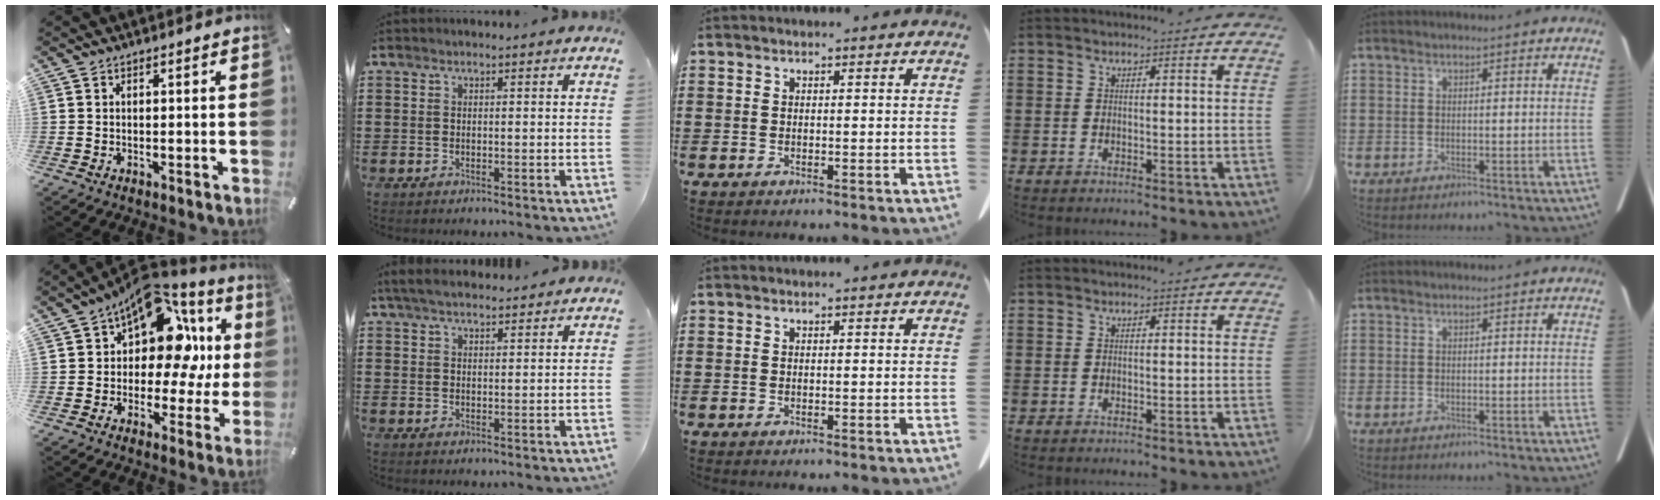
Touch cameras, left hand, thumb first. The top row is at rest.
{"thumb": {"total": 16.4, "force": [6.5, 9.8, 11.4], "torque": [-0.165, -0.063, 0.106]}, "index": {"total": 3.8, "force": [3.3, 0.9, 1.7], "torque": [-0.041, 0.000, 0.063]}}